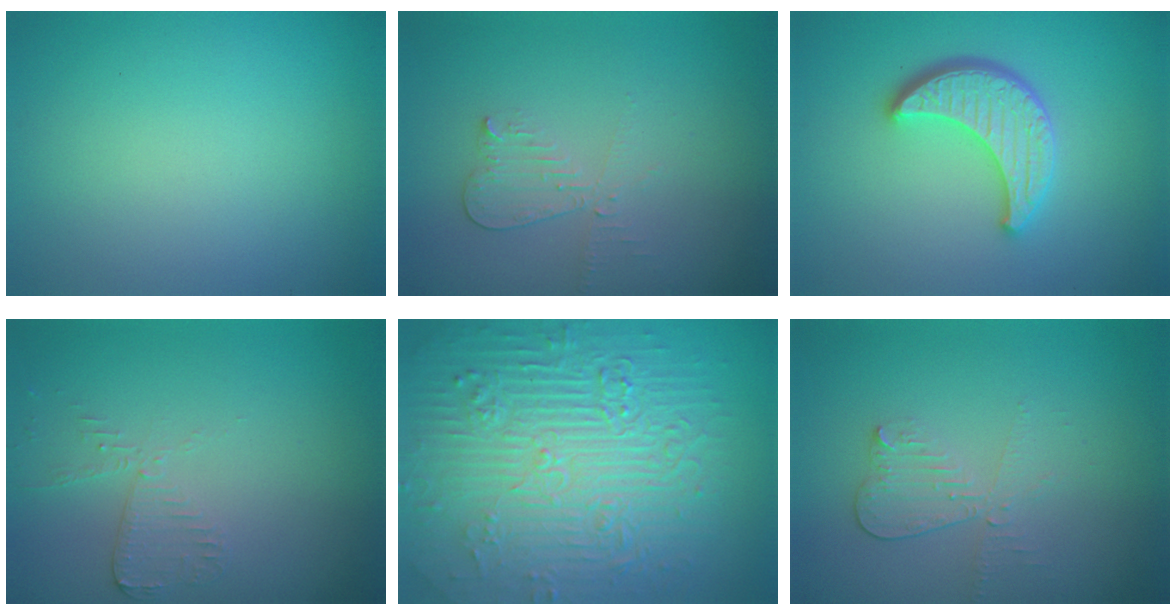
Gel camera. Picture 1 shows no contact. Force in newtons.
{"total": 2.1, "press": 2.1, "slide": 0.4}
{"total": 4.5, "press": 3.8, "slide": 2.4}
{"total": 2.0, "press": 2.0, "slide": 0.3}
{"total": 11.1, "press": 7.4, "slide": 8.3}
{"total": 2.3, "press": 2.1, "slide": 0.8}